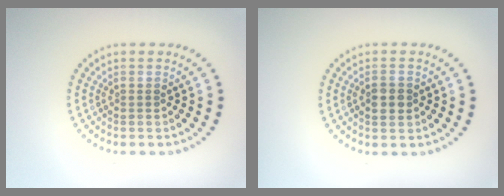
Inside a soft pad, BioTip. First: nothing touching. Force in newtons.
{"total": 1.9, "press": 1.9, "slide": 0.4}